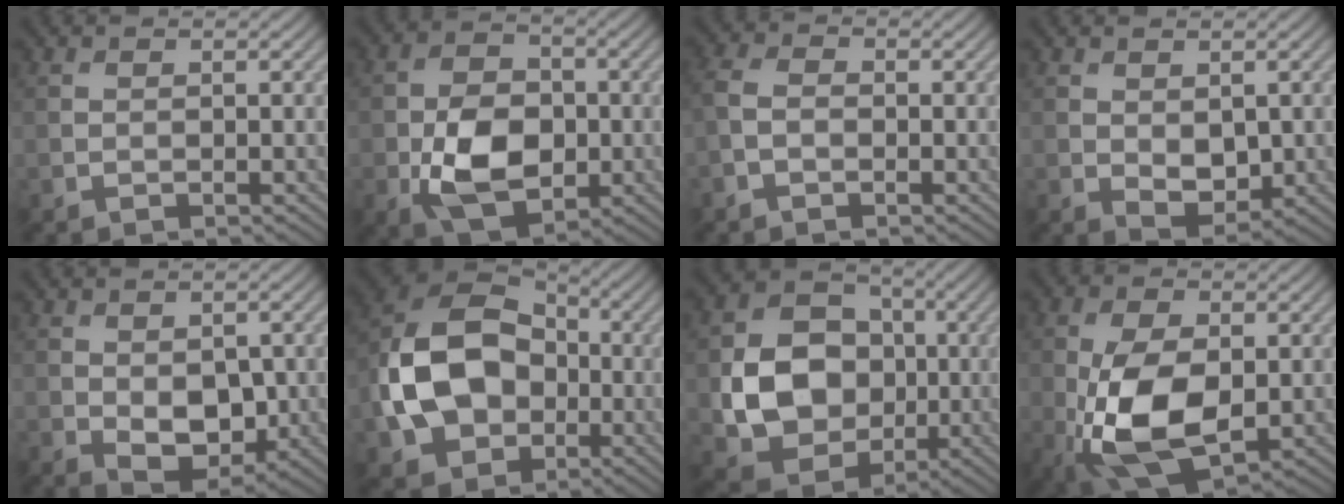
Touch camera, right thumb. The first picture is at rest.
{"total": 9.5, "force": [-2.1, 6.4, 6.7], "torque": [-0.137, -0.012, -0.036]}
{"total": 2.7, "force": [-0.9, 1.8, 1.9], "torque": [-0.049, 0.005, -0.026]}
{"total": 3.2, "force": [0.1, 2.0, 2.5], "torque": [-0.046, -0.010, 0.010]}
{"total": 5.9, "force": [-0.8, 3.7, 4.5], "torque": [-0.081, -0.018, -0.005]}
{"total": 14.8, "force": [-1.9, 11.1, 9.5], "torque": [-0.217, -0.002, -0.045]}
{"total": 12.1, "force": [-1.1, 9.9, 6.8], "torque": [-0.156, -0.008, -0.024]}
{"total": 12.2, "force": [-2.1, 6.8, 9.9], "torque": [-0.223, -0.017, -0.038]}